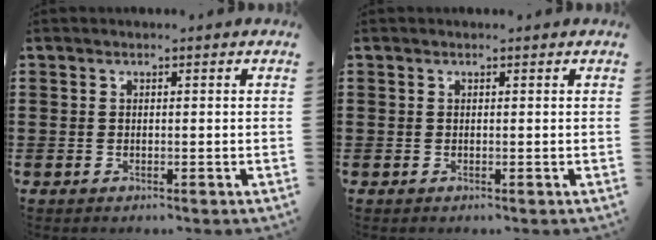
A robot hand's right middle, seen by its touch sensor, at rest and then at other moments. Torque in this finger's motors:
{"motor_torque": [0.00, 0.00, 0.17, -0.01]}